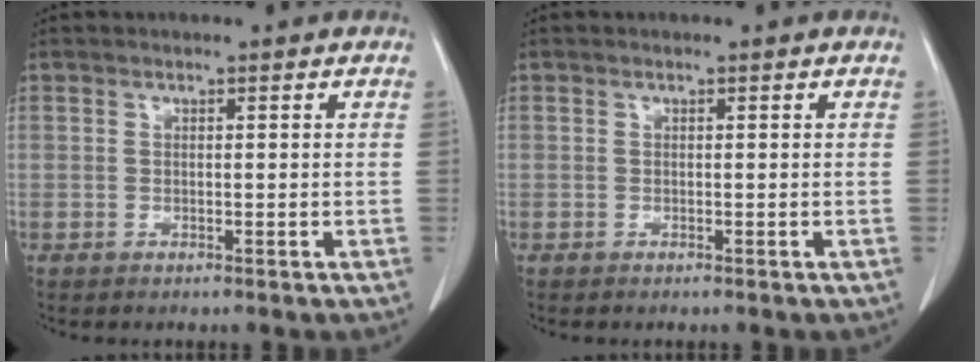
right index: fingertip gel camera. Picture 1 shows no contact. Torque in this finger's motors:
{"motor_torque": [0.06, -0.02, 0.01, 0.01]}